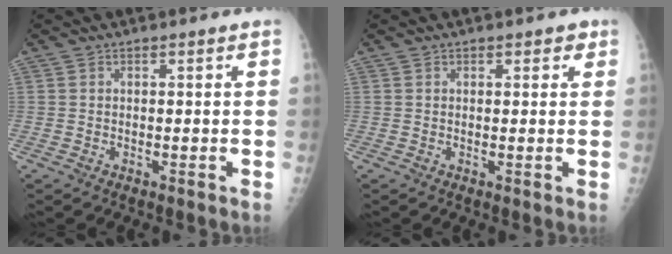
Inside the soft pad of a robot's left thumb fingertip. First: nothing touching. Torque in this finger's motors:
{"motor_torque": [-0.16, 0.01, -0.20, -0.22, -0.03]}